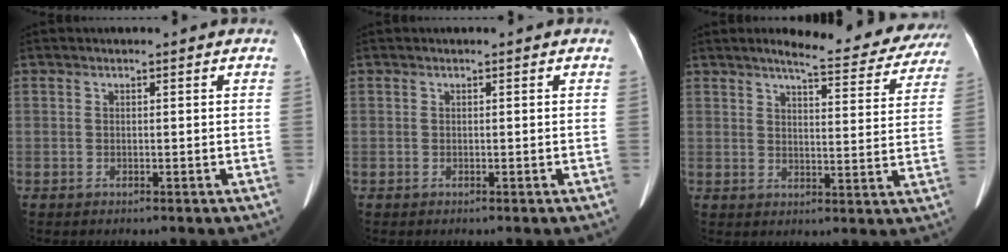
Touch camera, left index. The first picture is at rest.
{"total": 0.0}
{"total": 15.5, "force": [13.8, 2.9, 6.3], "torque": [-0.063, -0.022, 0.150]}